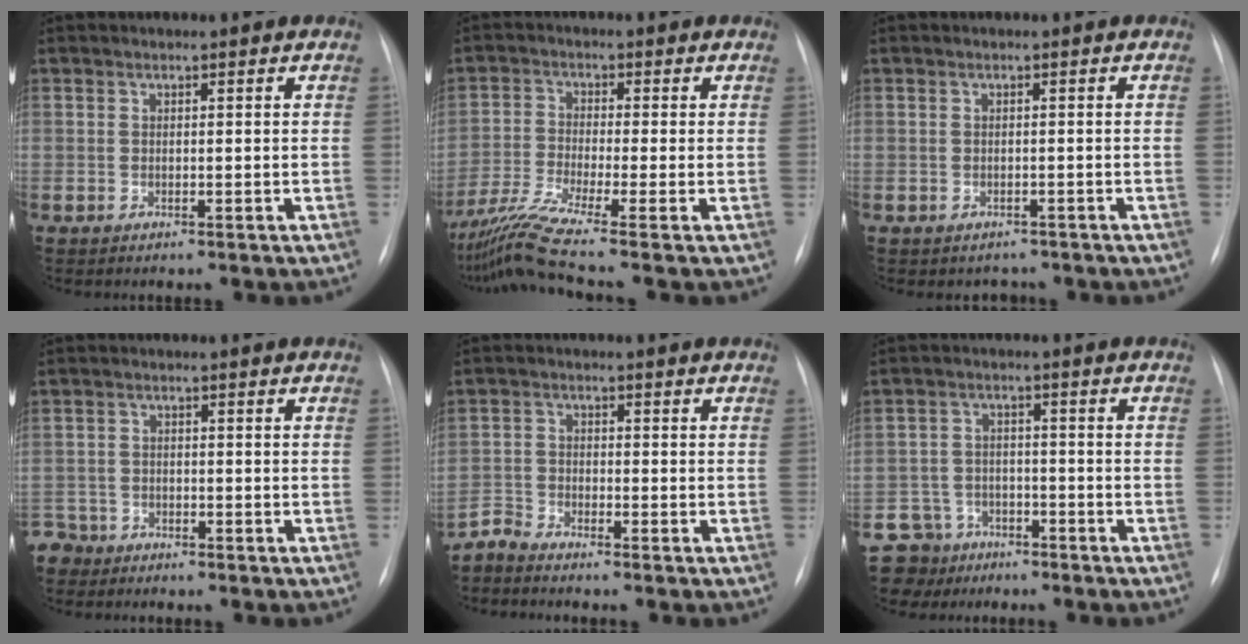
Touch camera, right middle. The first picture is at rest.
{"total": 8.7, "force": [-6.7, -2.4, 5.0], "torque": [-0.104, -0.022, -0.124]}
{"total": 1.8, "force": [-1.4, 1.0, 0.0], "torque": [-0.002, 0.008, -0.018]}
{"total": 3.4, "force": [-3.0, 1.4, -0.9], "torque": [0.016, -0.001, -0.063]}
{"total": 2.8, "force": [-2.7, -0.4, -0.5], "torque": [0.011, -0.018, -0.058]}
{"total": 6.6, "force": [-5.0, 4.2, -0.8], "torque": [0.016, 0.011, -0.087]}